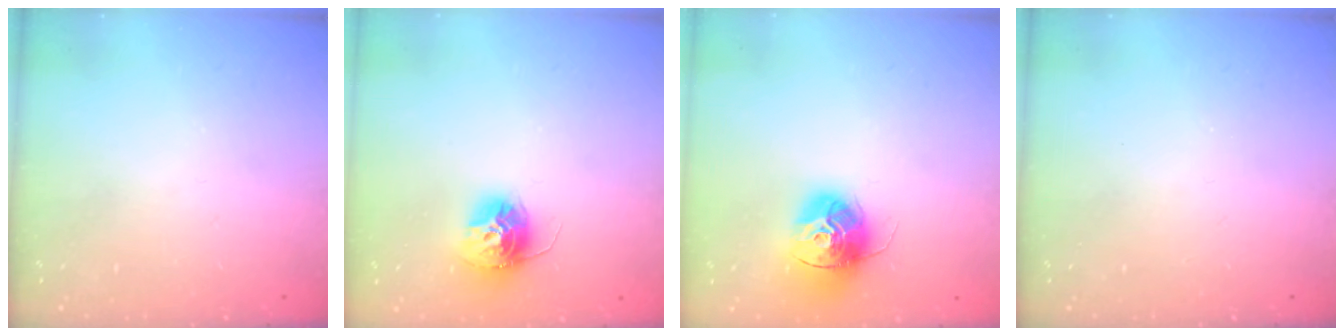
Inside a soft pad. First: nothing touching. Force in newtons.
{"total": 12.4, "press": 12.4, "slide": 1.0}
{"total": 14.6, "press": 14.5, "slide": 1.4}
{"total": 0.0}